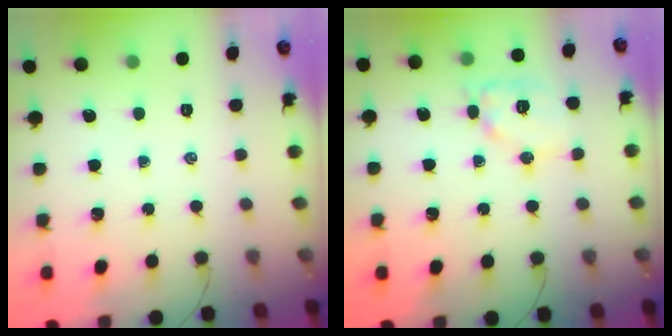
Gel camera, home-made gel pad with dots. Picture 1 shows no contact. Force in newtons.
{"total": 11.9, "press": 11.8, "slide": 1.1}